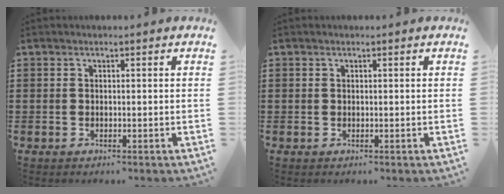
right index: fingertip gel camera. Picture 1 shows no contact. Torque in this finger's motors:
{"motor_torque": [-0.14, 1.31, -0.01, -0.01]}